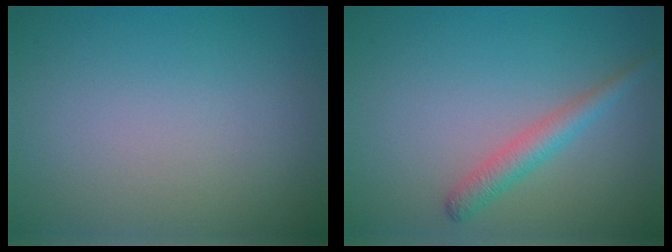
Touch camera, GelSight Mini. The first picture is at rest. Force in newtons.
{"total": 2.3, "press": 2.3, "slide": 0.1}